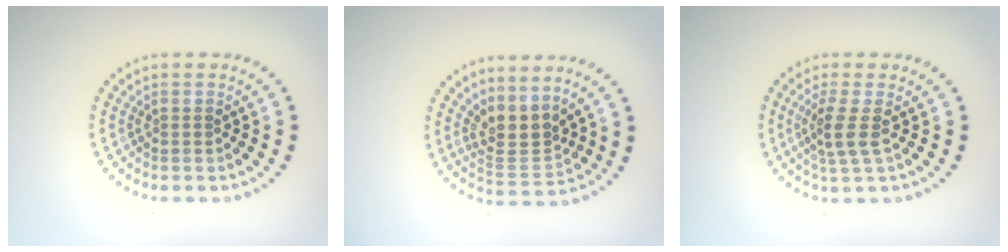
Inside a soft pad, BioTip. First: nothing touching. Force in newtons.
{"total": 3.1, "press": 2.3, "slide": 2.1}
{"total": 2.5, "press": 1.9, "slide": 1.6}